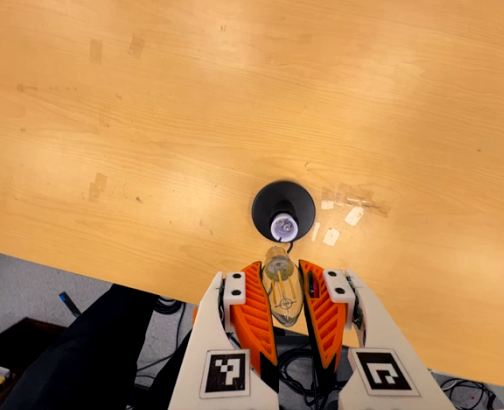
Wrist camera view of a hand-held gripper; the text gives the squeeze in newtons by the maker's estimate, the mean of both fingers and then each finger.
{"total": 22.9, "left": 26.7, "right": 19.0}